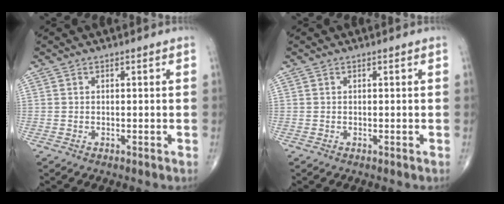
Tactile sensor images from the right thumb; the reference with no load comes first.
{"total": 0.0}